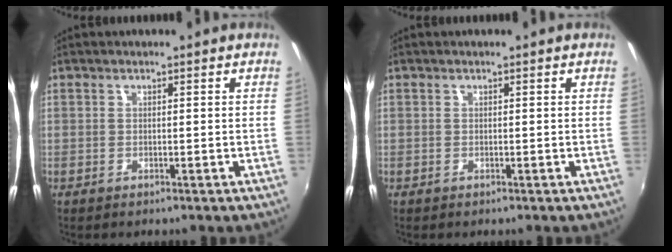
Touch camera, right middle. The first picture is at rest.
{"total": 0.0}